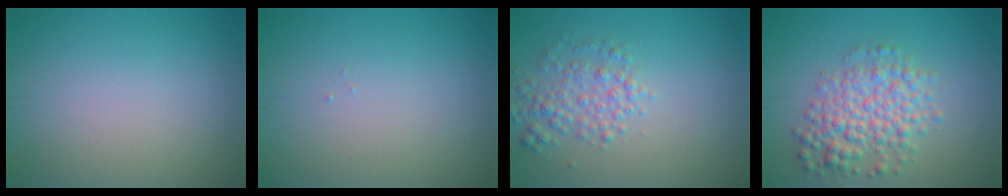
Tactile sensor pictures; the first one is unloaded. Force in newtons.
{"total": 0.0}
{"total": 2.9, "press": 2.9, "slide": 0.1}
{"total": 5.0, "press": 5.0, "slide": 0.1}